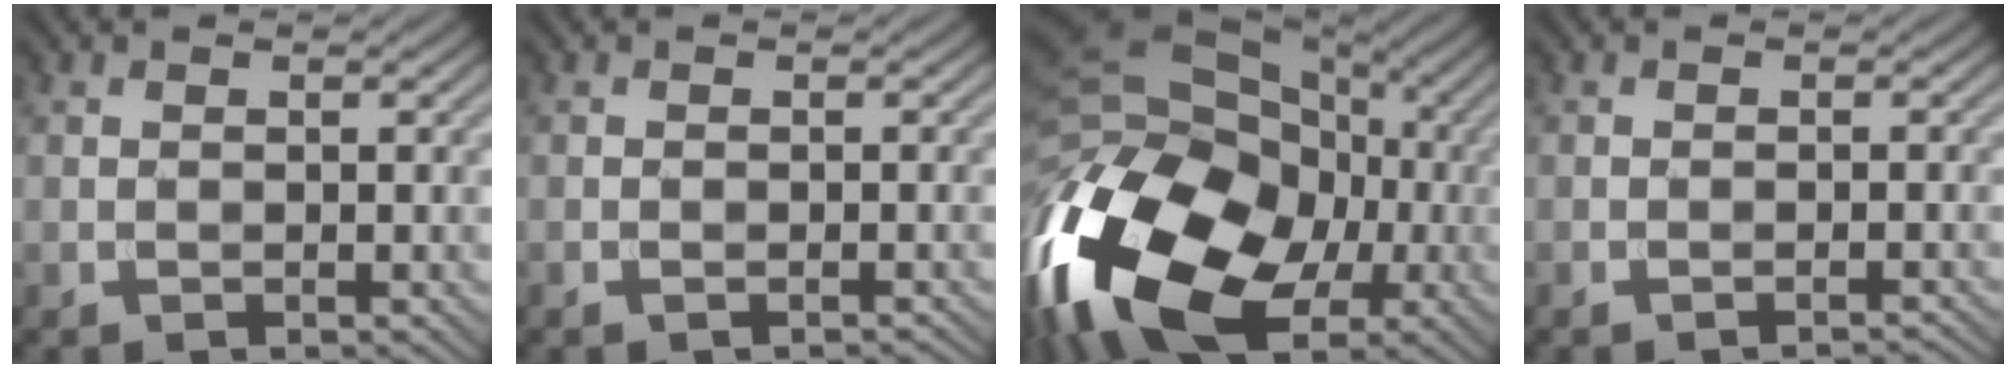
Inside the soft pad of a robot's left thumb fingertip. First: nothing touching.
{"total": 1.1, "force": [-0.9, 0.4, 0.6], "torque": [-0.009, -0.001, -0.014]}
{"total": 20.3, "force": [-7.2, 13.4, 13.4], "torque": [-0.302, -0.022, -0.126]}
{"total": 1.4, "force": [-1.2, 0.1, 0.6], "torque": [-0.003, 0.004, -0.021]}